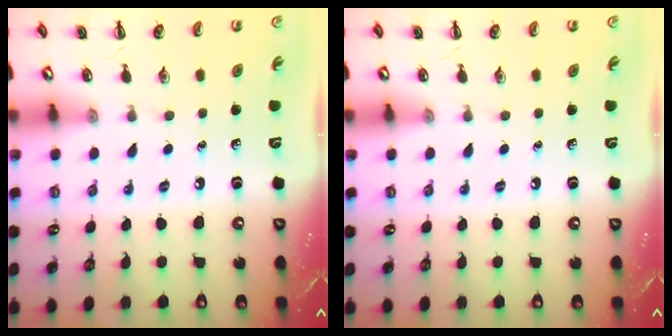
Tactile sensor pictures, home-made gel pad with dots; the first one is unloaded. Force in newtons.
{"total": 0.0}